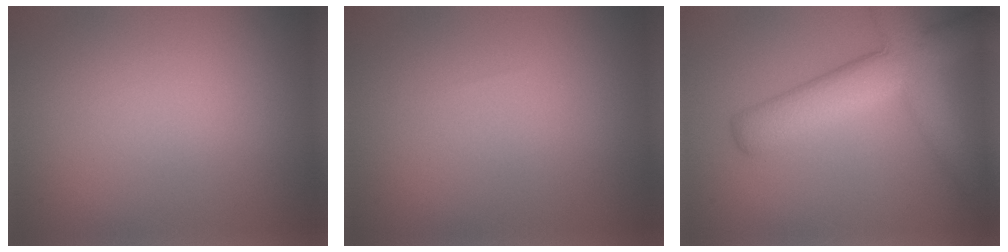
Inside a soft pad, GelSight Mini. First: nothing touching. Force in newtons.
{"total": 0.0}
{"total": 7.5, "press": 7.5, "slide": 0.3}